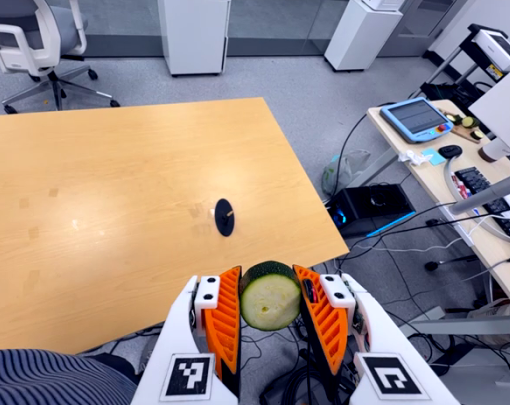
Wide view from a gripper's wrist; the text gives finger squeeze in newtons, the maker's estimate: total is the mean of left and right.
{"total": 10.0, "left": 9.5, "right": 10.5}